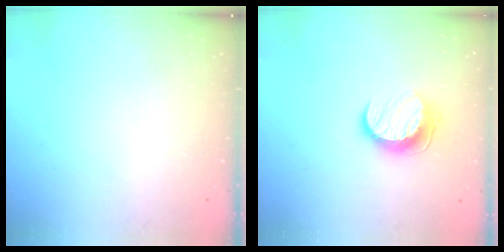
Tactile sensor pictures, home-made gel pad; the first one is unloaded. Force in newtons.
{"total": 10.2, "press": 10.2, "slide": 0.4}